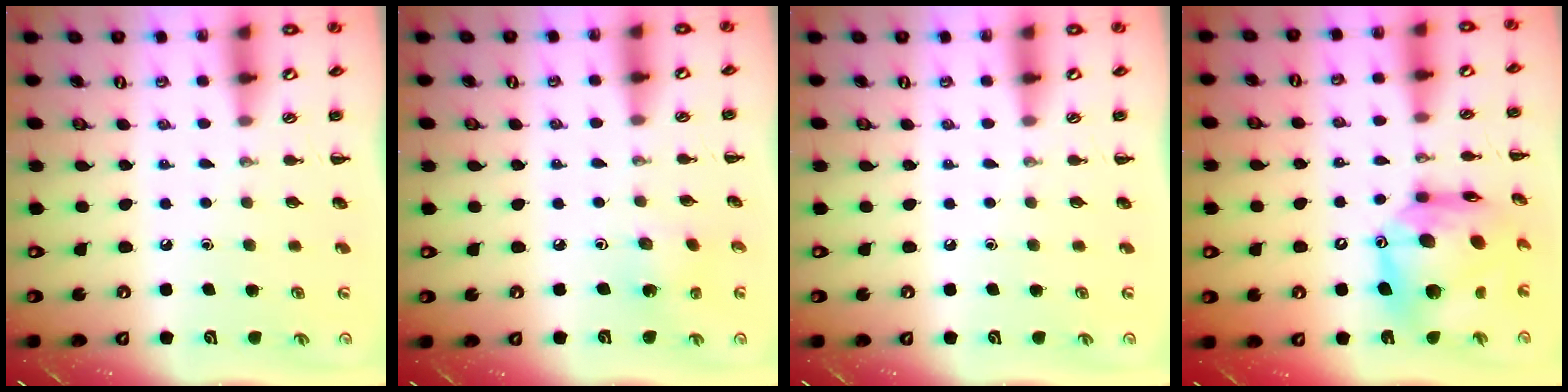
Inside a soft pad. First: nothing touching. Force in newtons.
{"total": 1.8, "press": 1.7, "slide": 0.7}
{"total": 0.0}
{"total": 16.8, "press": 15.9, "slide": 5.3}